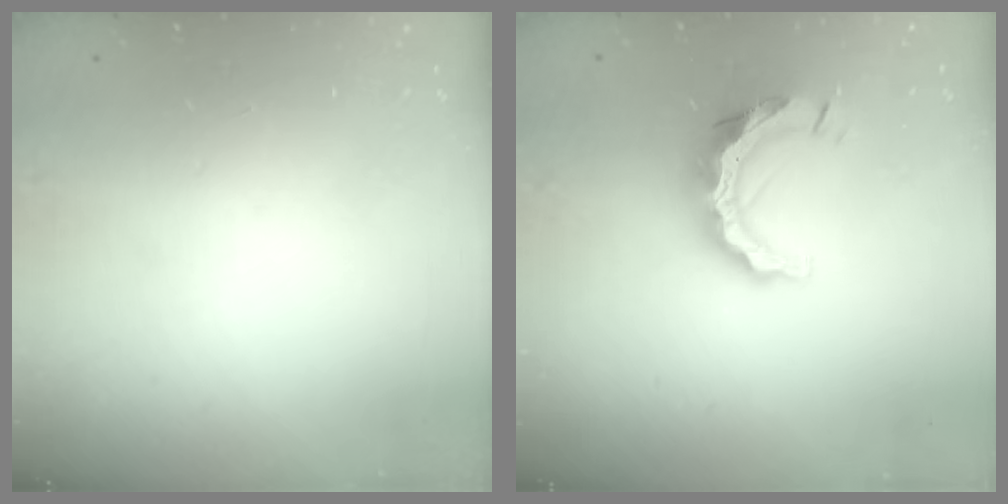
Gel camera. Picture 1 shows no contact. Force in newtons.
{"total": 12.2, "press": 12.1, "slide": 1.0}